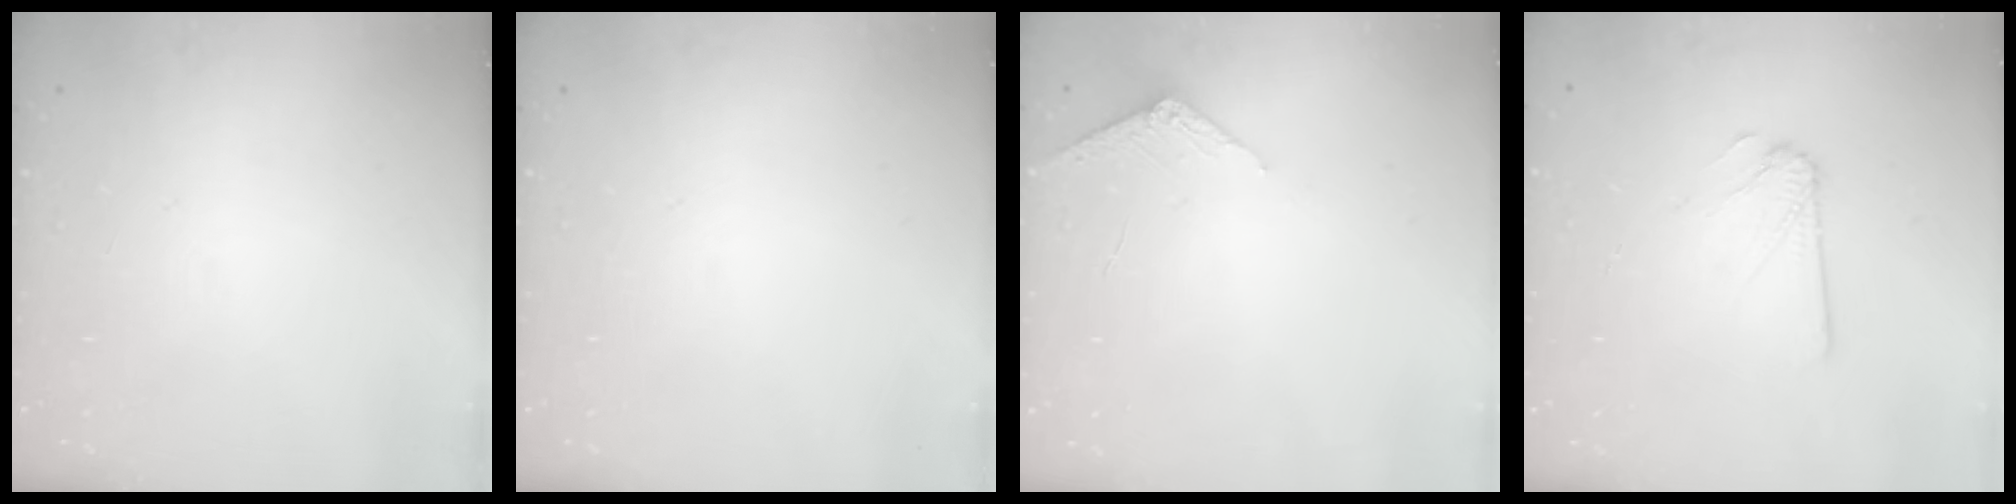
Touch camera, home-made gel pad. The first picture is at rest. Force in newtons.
{"total": 0.0}
{"total": 2.9, "press": 2.9, "slide": 0.3}
{"total": 2.2, "press": 2.2, "slide": 0.1}